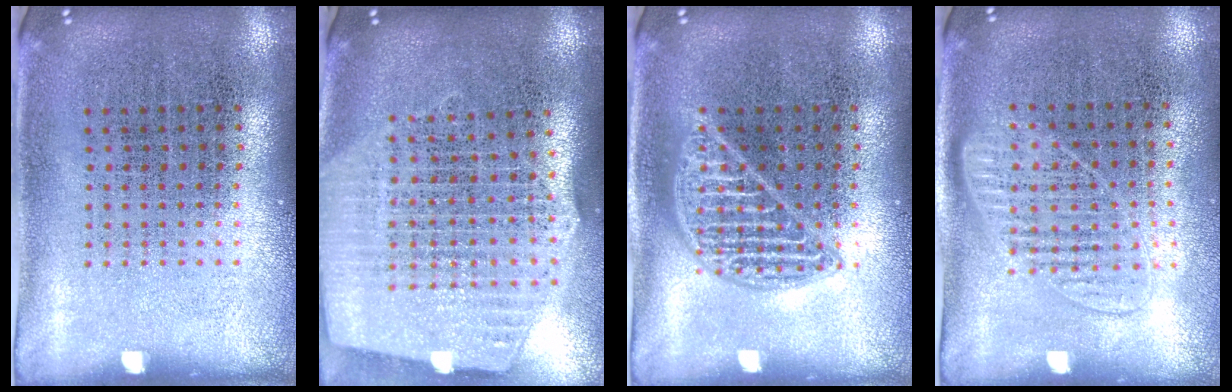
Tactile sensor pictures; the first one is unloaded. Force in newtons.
{"total": 2.6, "press": 2.2, "slide": 1.4}
{"total": 2.2, "press": 2.2, "slide": 0.3}
{"total": 1.3, "press": 1.2, "slide": 0.6}